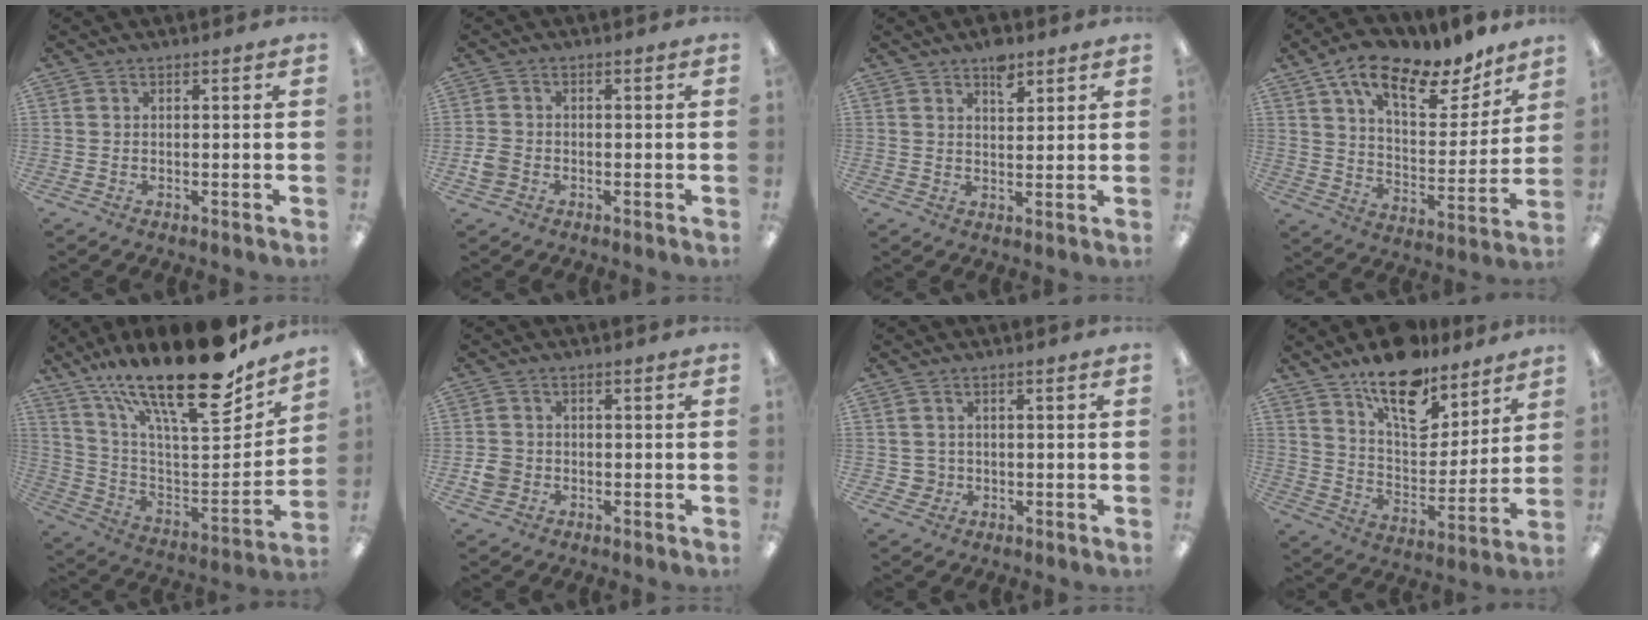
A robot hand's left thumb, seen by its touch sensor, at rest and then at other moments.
{"total": 2.9, "force": [-1.1, 2.3, 1.4], "torque": [-0.023, 0.007, -0.020]}
{"total": 4.9, "force": [3.6, 2.3, 2.5], "torque": [-0.024, -0.021, 0.060]}
{"total": 17.5, "force": [11.9, 7.4, 10.4], "torque": [-0.170, -0.072, 0.202]}
{"total": 25.9, "force": [18.6, 7.1, 16.6], "torque": [-0.259, -0.128, 0.313]}
{"total": 3.3, "force": [-0.9, 3.1, 1.1], "torque": [-0.010, 0.003, -0.017]}
{"total": 2.4, "force": [0.0, 2.4, 0.4], "torque": [-0.011, 0.002, -0.001]}
{"total": 16.3, "force": [12.6, 7.1, 7.4], "torque": [-0.123, -0.081, 0.224]}